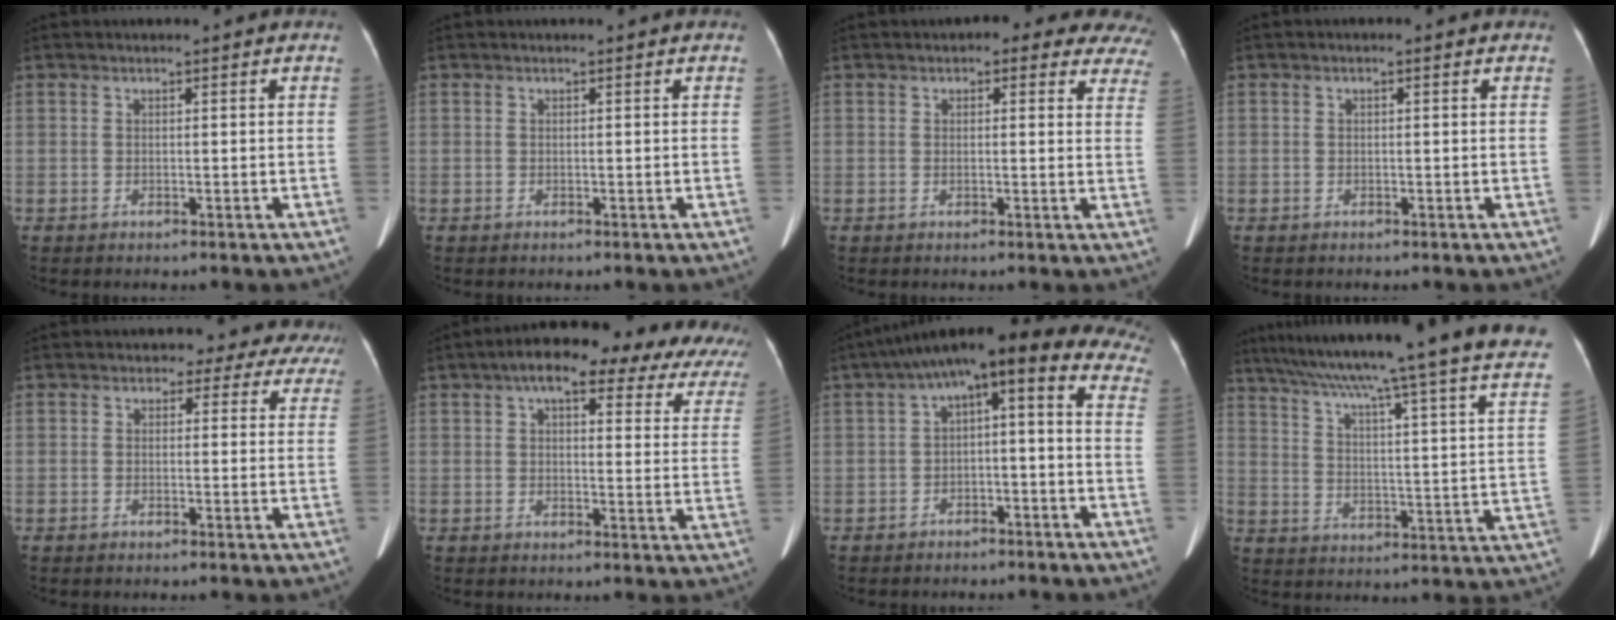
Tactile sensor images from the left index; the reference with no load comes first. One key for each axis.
{"total": 0.0}
{"total": 12.0, "fx": 10.2, "fy": 4.3, "fz": 4.6, "tx": -0.006, "ty": -0.003, "tz": 0.080}
{"total": 0.5, "fx": -0.4, "fy": 0.3, "fz": 0.3, "tx": -0.004, "ty": 0.000, "tz": -0.007}
{"total": 6.8, "fx": 5.8, "fy": 3.6, "fz": 0.4, "tx": 0.025, "ty": 0.003, "tz": 0.034}
{"total": 21.2, "fx": 16.6, "fy": 6.2, "fz": 11.6, "tx": -0.145, "ty": 0.028, "tz": 0.183}
{"total": 13.6, "fx": 6.6, "fy": 4.7, "fz": 10.9, "tx": -0.154, "ty": 0.053, "tz": 0.063}
{"total": 32.3, "fx": 26.9, "fy": 0.6, "fz": 17.9, "tx": -0.235, "ty": -0.053, "tz": 0.340}